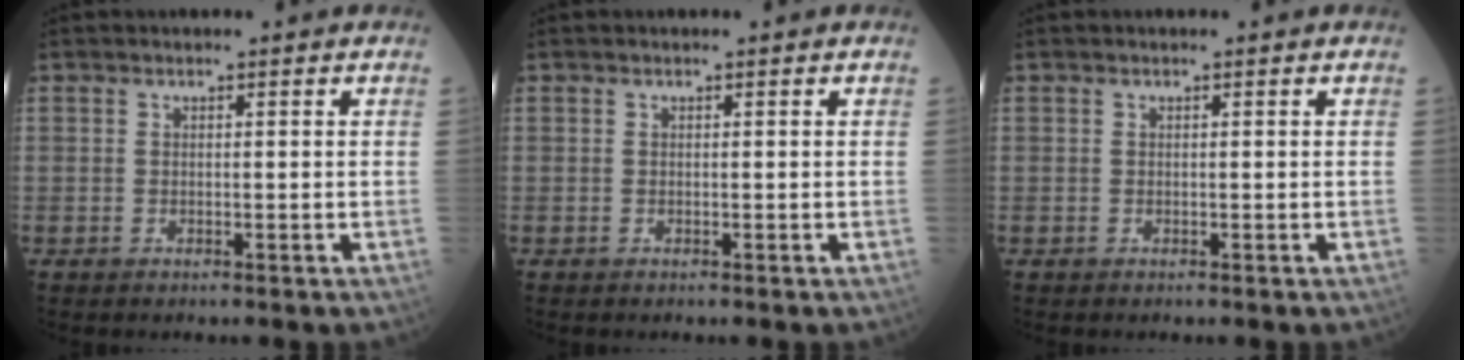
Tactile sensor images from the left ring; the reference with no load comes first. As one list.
[{"total": 0.0}, {"total": 0.0}]